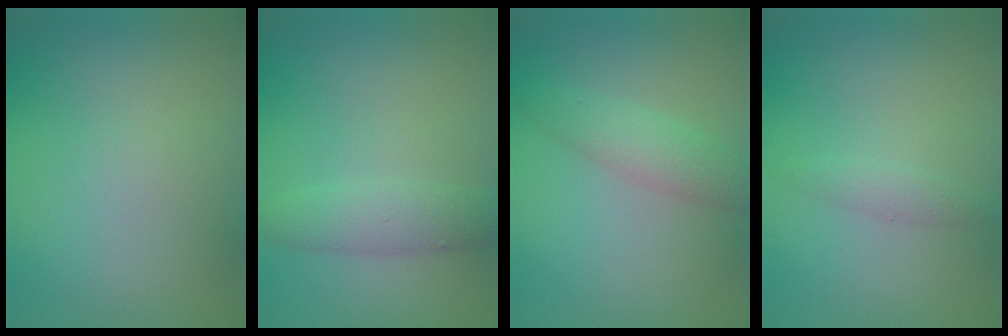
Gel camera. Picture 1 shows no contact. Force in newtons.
{"total": 2.9, "press": 2.9, "slide": 0.0}
{"total": 2.9, "press": 2.9, "slide": 0.0}
{"total": 1.2, "press": 1.2, "slide": 0.0}